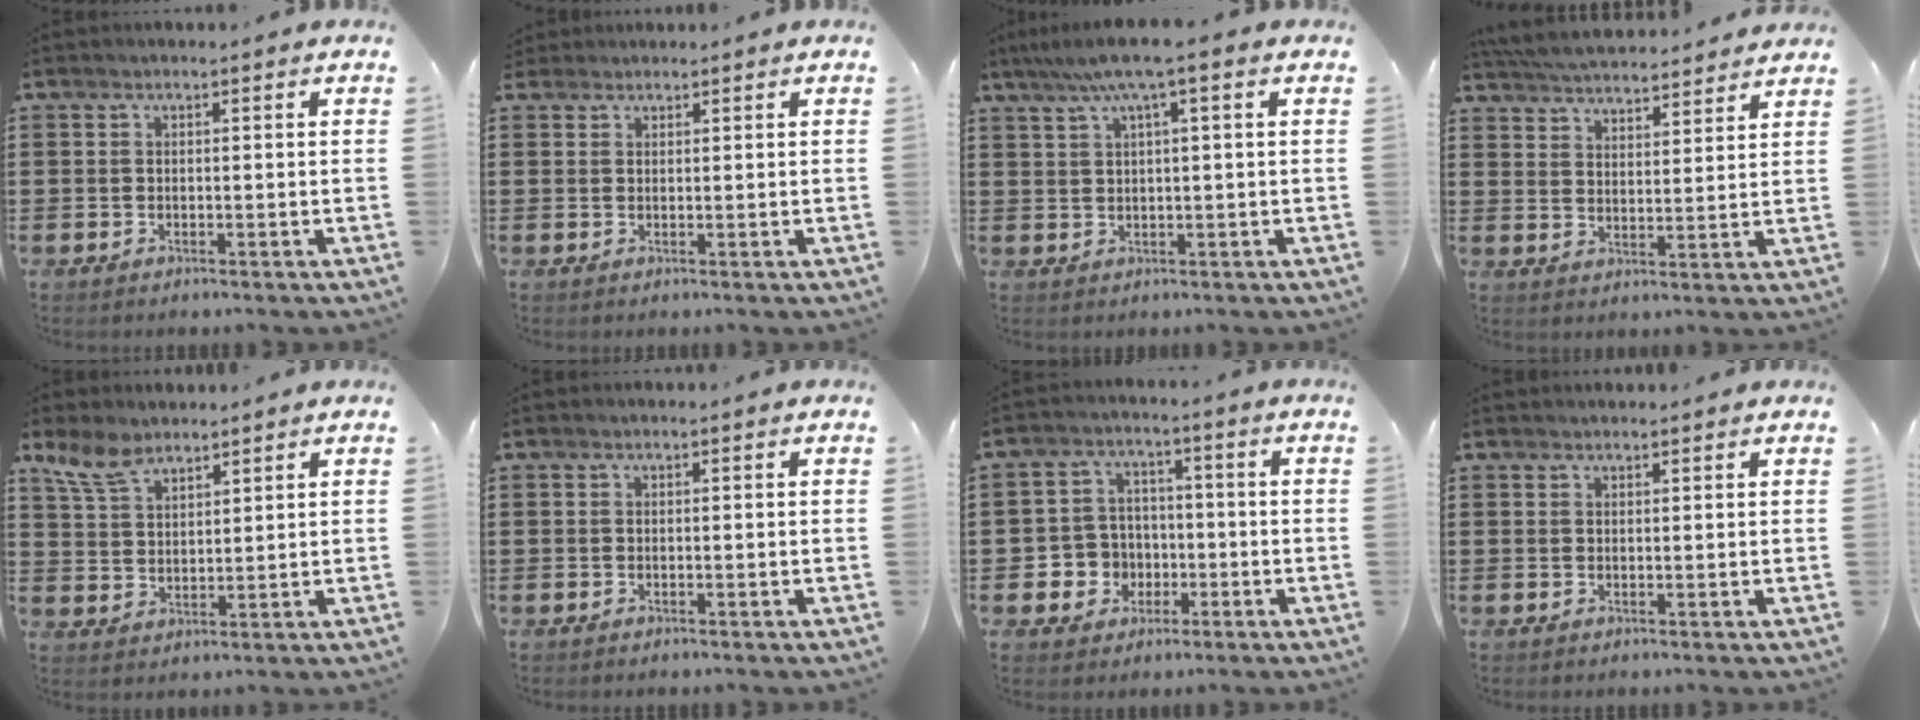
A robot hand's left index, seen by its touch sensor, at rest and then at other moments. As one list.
[{"total": 1.1, "force": [1.0, 0.5, 0.0], "torque": [-0.004, 0.002, 0.021]}, {"total": 4.7, "force": [2.1, -0.1, 4.3], "torque": [-0.084, 0.003, 0.034]}, {"total": 5.4, "force": [5.3, 0.1, 0.8], "torque": [-0.037, -0.030, 0.094]}, {"total": 6.2, "force": [4.9, 2.6, 2.9], "torque": [-0.074, -0.009, 0.092]}, {"total": 0.0}, {"total": 5.6, "force": [-1.5, 5.2, 1.2], "torque": [-0.046, 0.014, -0.028]}, {"total": 0.8, "force": [0.8, 0.0, 0.2], "torque": [-0.005, -0.001, 0.017]}]